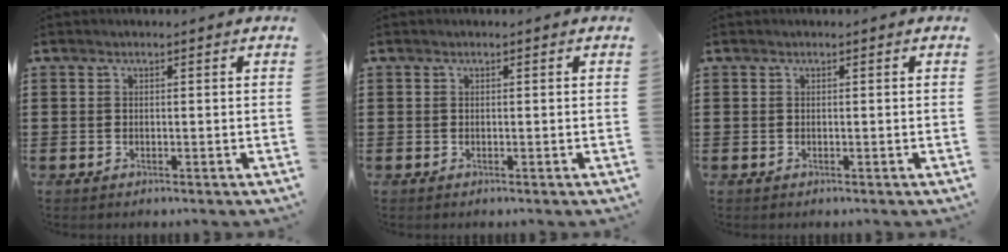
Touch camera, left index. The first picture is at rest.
{"total": 0.0}
{"total": 0.0}